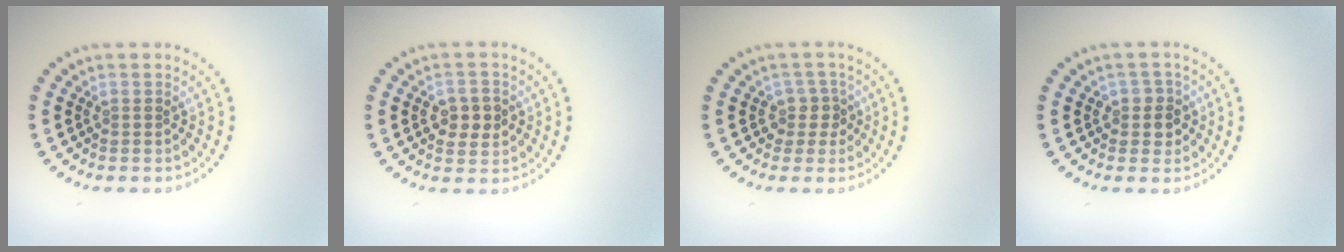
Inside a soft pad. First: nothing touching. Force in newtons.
{"total": 2.7, "press": 2.7, "slide": 0.1}
{"total": 1.8, "press": 1.5, "slide": 1.1}
{"total": 1.9, "press": 1.7, "slide": 0.8}